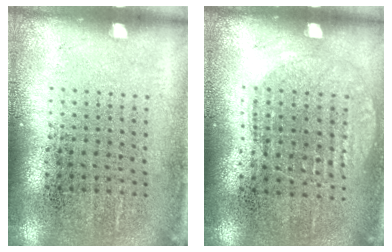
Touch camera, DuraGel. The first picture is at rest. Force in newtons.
{"total": 1.0, "press": 0.9, "slide": 0.4}